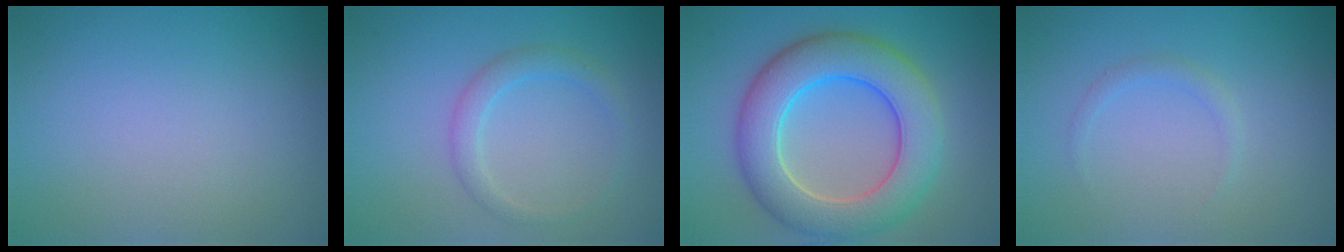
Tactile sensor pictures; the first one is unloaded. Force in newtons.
{"total": 2.0, "press": 2.0, "slide": 0.0}
{"total": 8.4, "press": 8.4, "slide": 0.5}
{"total": 0.9, "press": 0.9, "slide": 0.1}